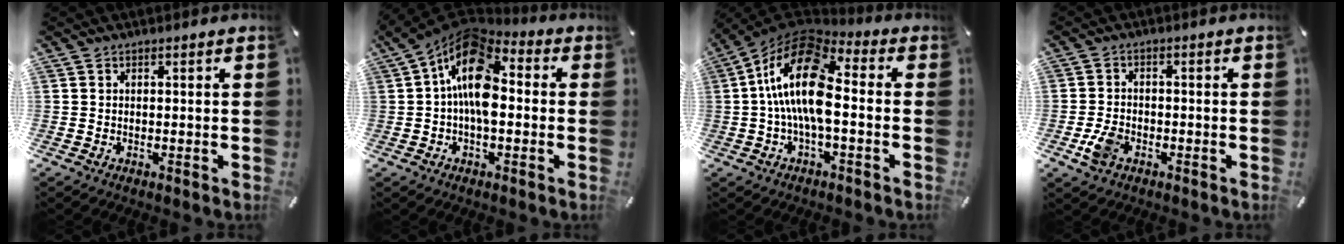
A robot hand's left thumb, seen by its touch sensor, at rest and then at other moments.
{"total": 15.6, "force": [0.8, 8.9, 12.7], "torque": [-0.230, -0.010, 0.011]}
{"total": 17.5, "force": [-0.2, 8.3, 15.4], "torque": [-0.299, 0.002, 0.000]}
{"total": 5.1, "force": [-2.2, 3.6, 2.9], "torque": [-0.072, 0.004, -0.043]}